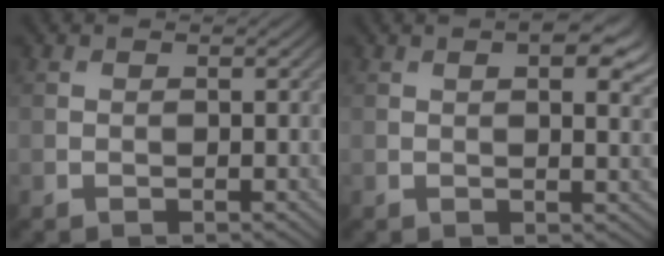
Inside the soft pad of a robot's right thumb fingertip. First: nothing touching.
{"total": 6.1, "force": [2.8, 2.4, 4.8], "torque": [-0.073, 0.006, 0.038]}